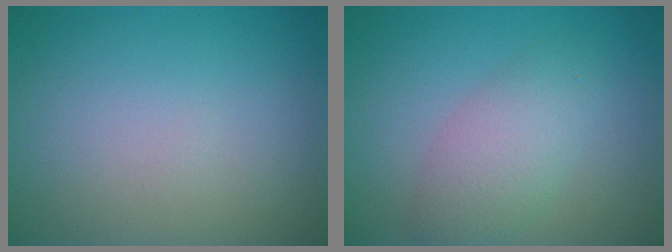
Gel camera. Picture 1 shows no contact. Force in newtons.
{"total": 3.7, "press": 3.7, "slide": 0.2}